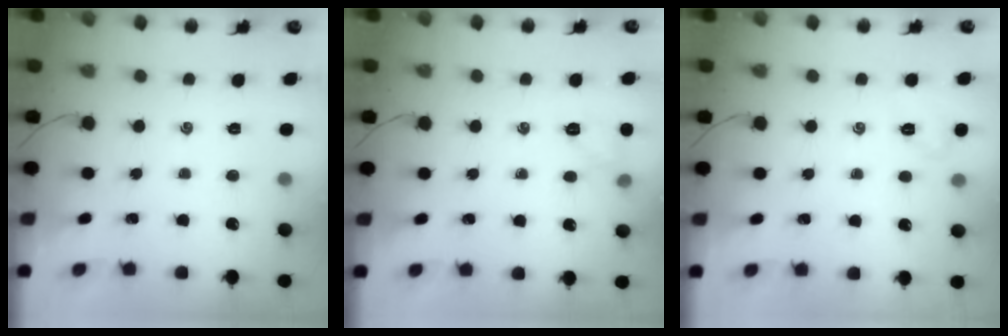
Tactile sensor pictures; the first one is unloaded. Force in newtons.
{"total": 6.4, "press": 6.2, "slide": 1.7}
{"total": 4.4, "press": 4.2, "slide": 1.3}